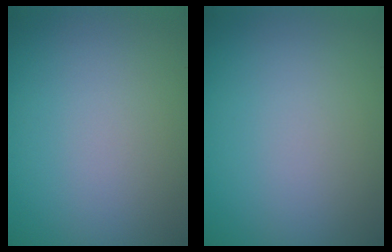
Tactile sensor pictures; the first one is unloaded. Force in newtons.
{"total": 0.0}